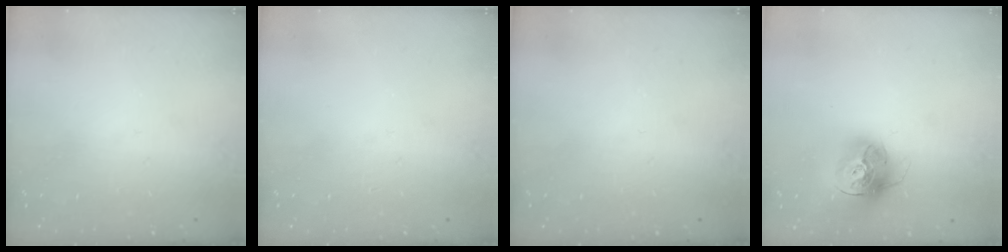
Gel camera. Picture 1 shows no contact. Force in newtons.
{"total": 0.0}
{"total": 0.0}
{"total": 17.1, "press": 17.0, "slide": 1.5}